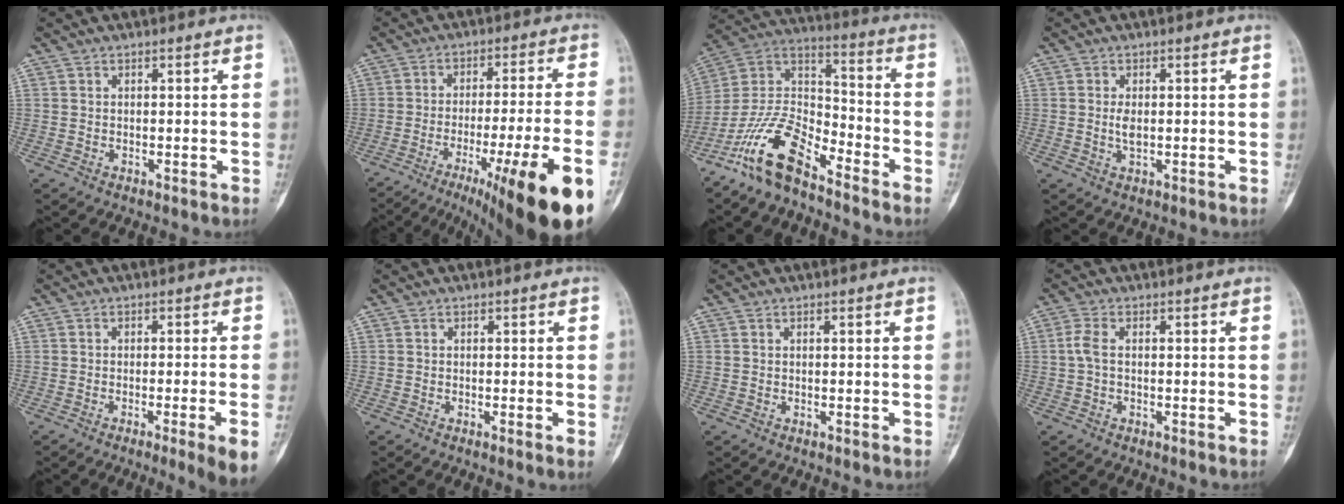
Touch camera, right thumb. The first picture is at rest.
{"total": 22.8, "force": [-11.3, 2.3, 19.6], "torque": [-0.239, 0.023, -0.168]}
{"total": 14.4, "force": [-10.5, 5.4, 8.4], "torque": [-0.149, 0.082, -0.207]}
{"total": 2.1, "force": [0.1, 0.9, 1.8], "torque": [-0.033, -0.002, 0.002]}
{"total": 6.5, "force": [-3.3, -0.5, 5.6], "torque": [-0.080, -0.003, -0.049]}
{"total": 1.1, "force": [-0.3, -0.1, 1.1], "torque": [-0.021, -0.004, -0.005]}
{"total": 0.0}
{"total": 2.8, "force": [0.0, 1.2, 2.5], "torque": [-0.066, 0.002, -0.003]}